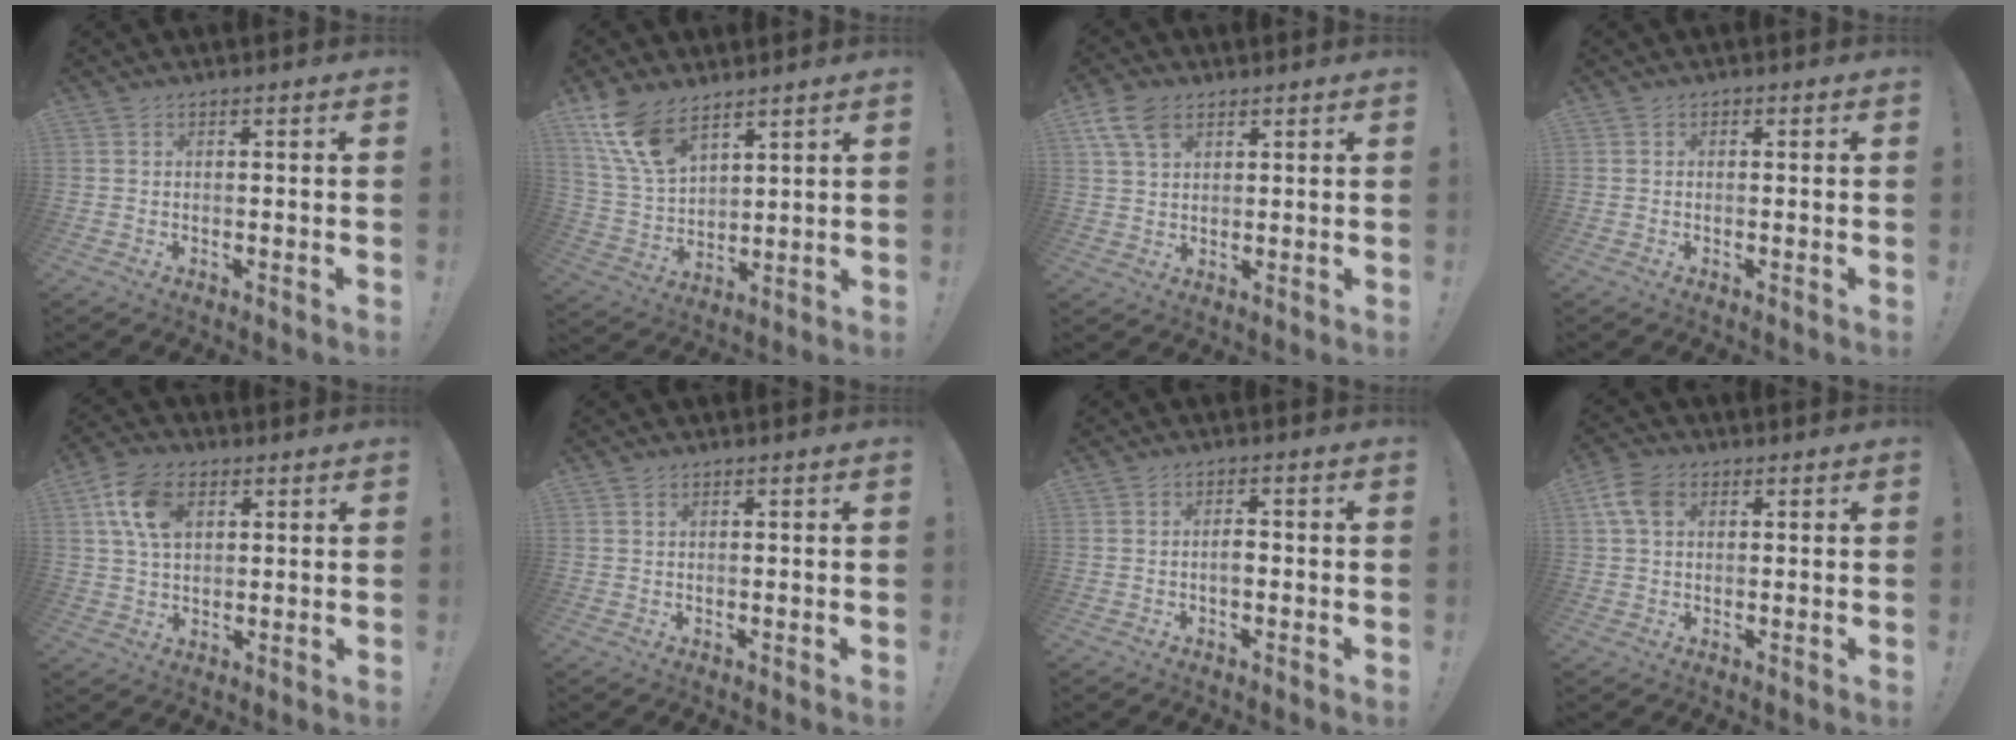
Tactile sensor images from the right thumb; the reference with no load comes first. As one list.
[{"total": 13.1, "force": [8.9, 6.4, 7.0], "torque": [-0.147, -0.046, 0.174]}, {"total": 7.9, "force": [4.2, 4.9, 4.6], "torque": [-0.079, -0.006, 0.084]}, {"total": 0.6, "force": [-0.2, 0.5, 0.2], "torque": [0.003, -0.002, -0.006]}, {"total": 12.0, "force": [4.1, 8.0, 7.9], "torque": [-0.150, 0.006, 0.079]}, {"total": 0.7, "force": [0.5, 0.4, 0.3], "torque": [-0.002, -0.001, 0.008]}, {"total": 2.4, "force": [-0.7, 1.2, 2.0], "torque": [-0.028, 0.003, -0.015]}, {"total": 7.5, "force": [2.5, 5.0, 4.9], "torque": [-0.101, 0.003, 0.050]}]